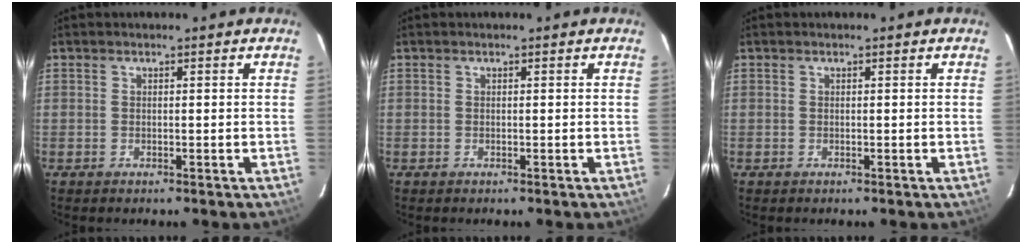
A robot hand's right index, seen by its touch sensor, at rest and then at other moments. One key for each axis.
{"total": 0.0}
{"total": 0.0}